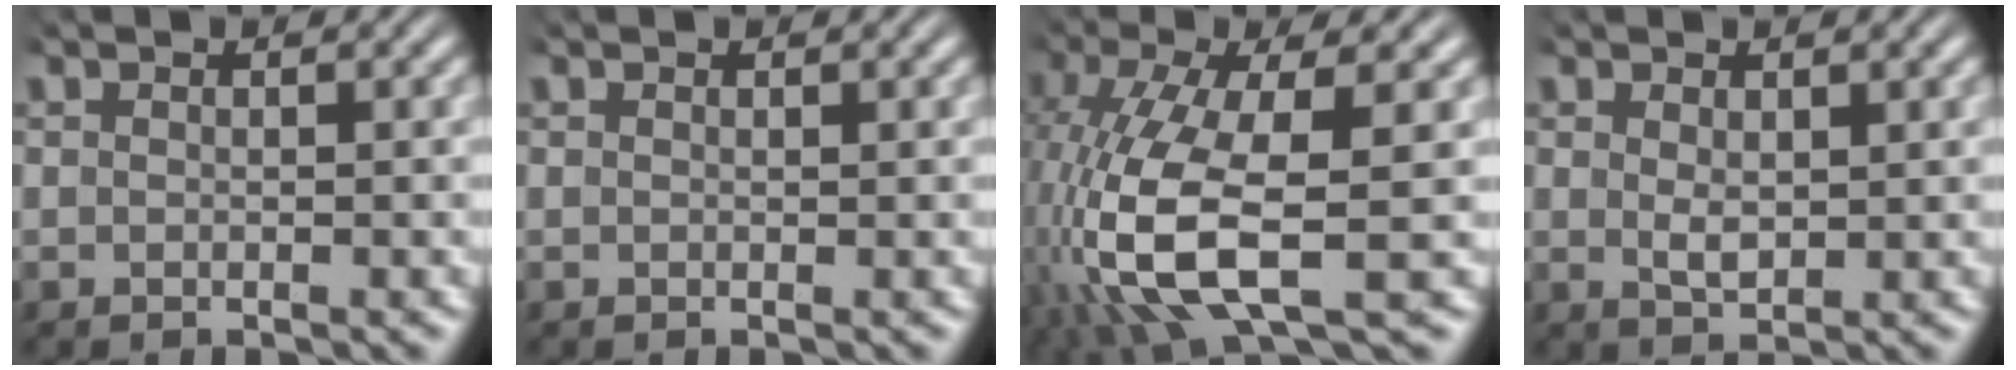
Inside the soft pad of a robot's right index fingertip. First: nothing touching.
{"total": 0.0}
{"total": 9.9, "force": [-1.8, 5.1, 8.3], "torque": [-0.207, -0.055, 0.009]}
{"total": 1.5, "force": [0.3, 0.8, 1.3], "torque": [-0.027, -0.016, 0.021]}